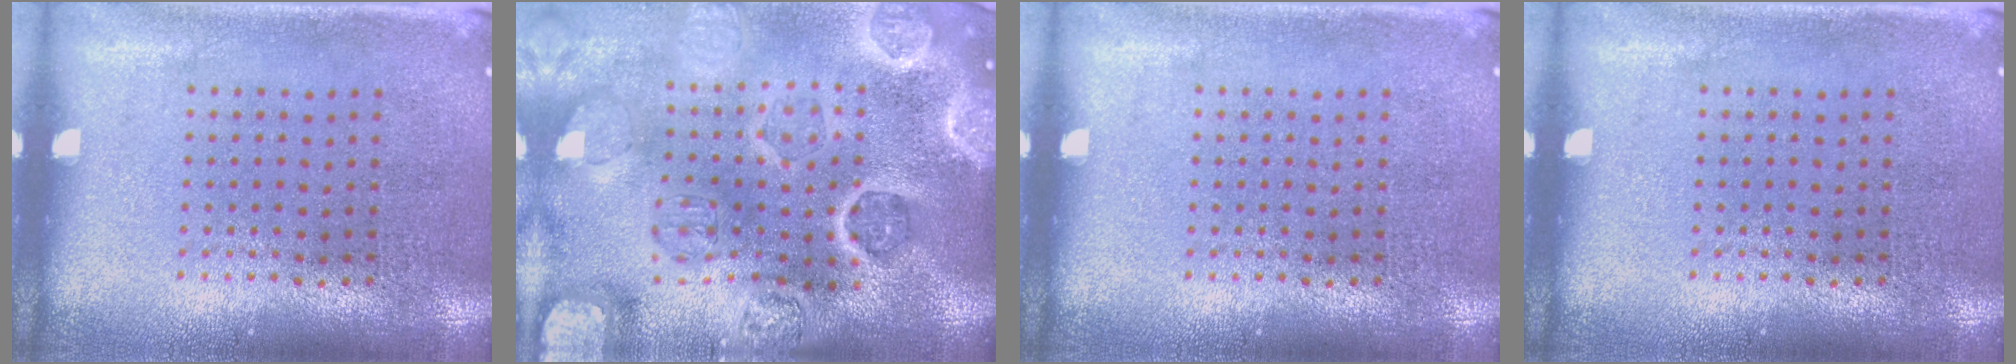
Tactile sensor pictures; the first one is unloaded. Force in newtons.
{"total": 5.5, "press": 4.6, "slide": 2.9}
{"total": 0.0}
{"total": 0.0}